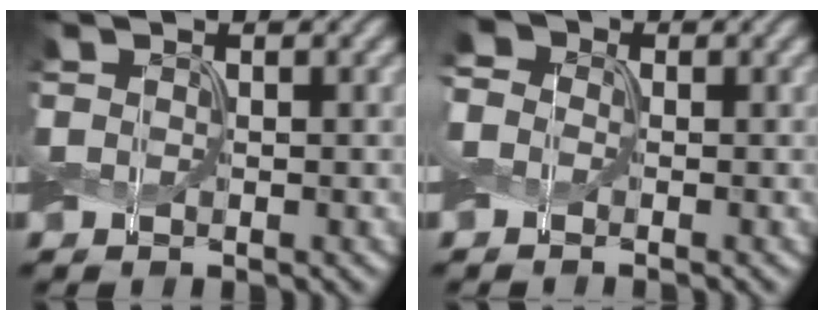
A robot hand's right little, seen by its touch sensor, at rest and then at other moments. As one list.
[{"total": 3.3, "force": [0.1, 3.0, 1.5], "torque": [-0.035, 0.015, -0.022]}]